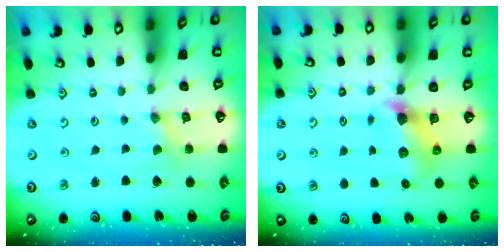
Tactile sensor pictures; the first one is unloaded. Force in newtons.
{"total": 6.2, "press": 6.1, "slide": 0.6}